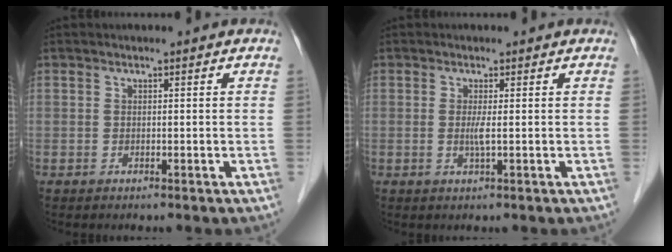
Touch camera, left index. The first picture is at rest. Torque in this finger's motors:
{"motor_torque": [0.10, 0.06, 0.10, 0.01]}